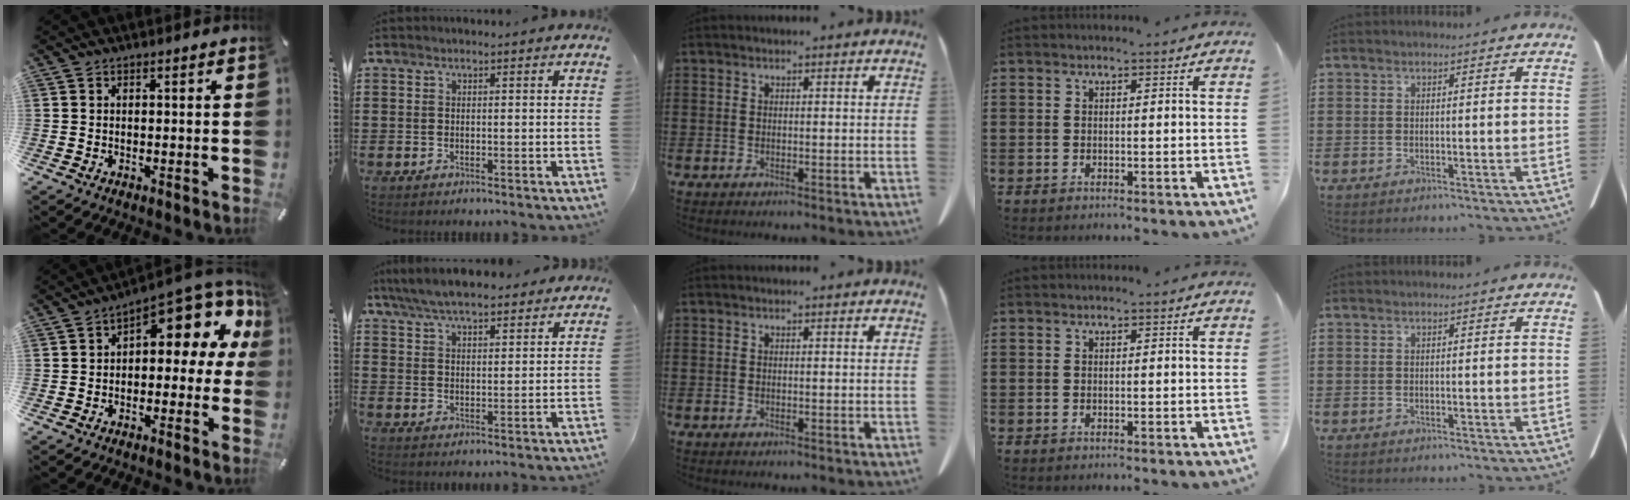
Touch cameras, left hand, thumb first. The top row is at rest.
{"thumb": {"total": 11.4, "force": [6.5, 4.9, 8.0], "torque": [-0.104, -0.061, 0.108]}, "index": {"total": 6.6, "force": [6.0, 1.3, 2.4], "torque": [-0.065, -0.012, 0.113]}}